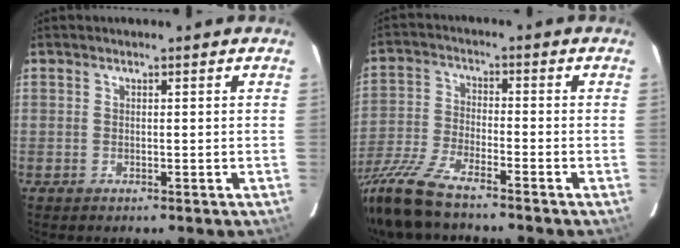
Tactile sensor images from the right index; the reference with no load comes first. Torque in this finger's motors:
{"motor_torque": [1.09, -1.05, 0.51, 0.10]}